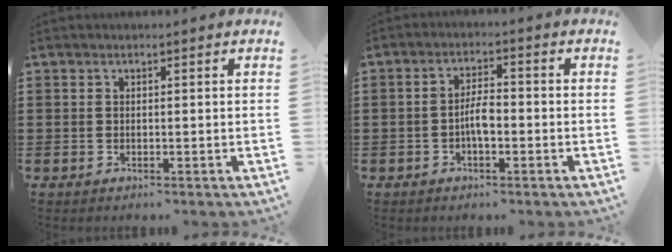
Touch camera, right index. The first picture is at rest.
{"total": 3.7, "force": [-1.0, 1.3, 3.3], "torque": [-0.067, 0.006, -0.022]}